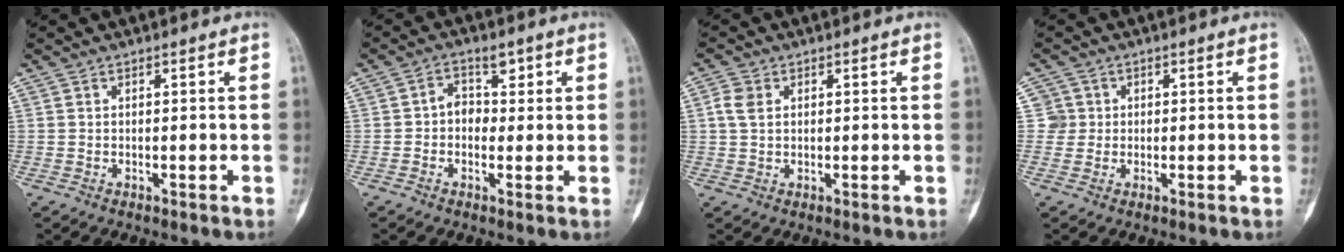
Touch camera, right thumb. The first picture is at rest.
{"total": 4.3, "force": [0.6, 3.4, 2.5], "torque": [-0.011, 0.010, 0.002]}
{"total": 3.5, "force": [1.0, 2.6, 2.2], "torque": [-0.043, 0.005, 0.020]}
{"total": 2.8, "force": [0.5, 2.8, -0.3], "torque": [0.031, 0.006, 0.003]}